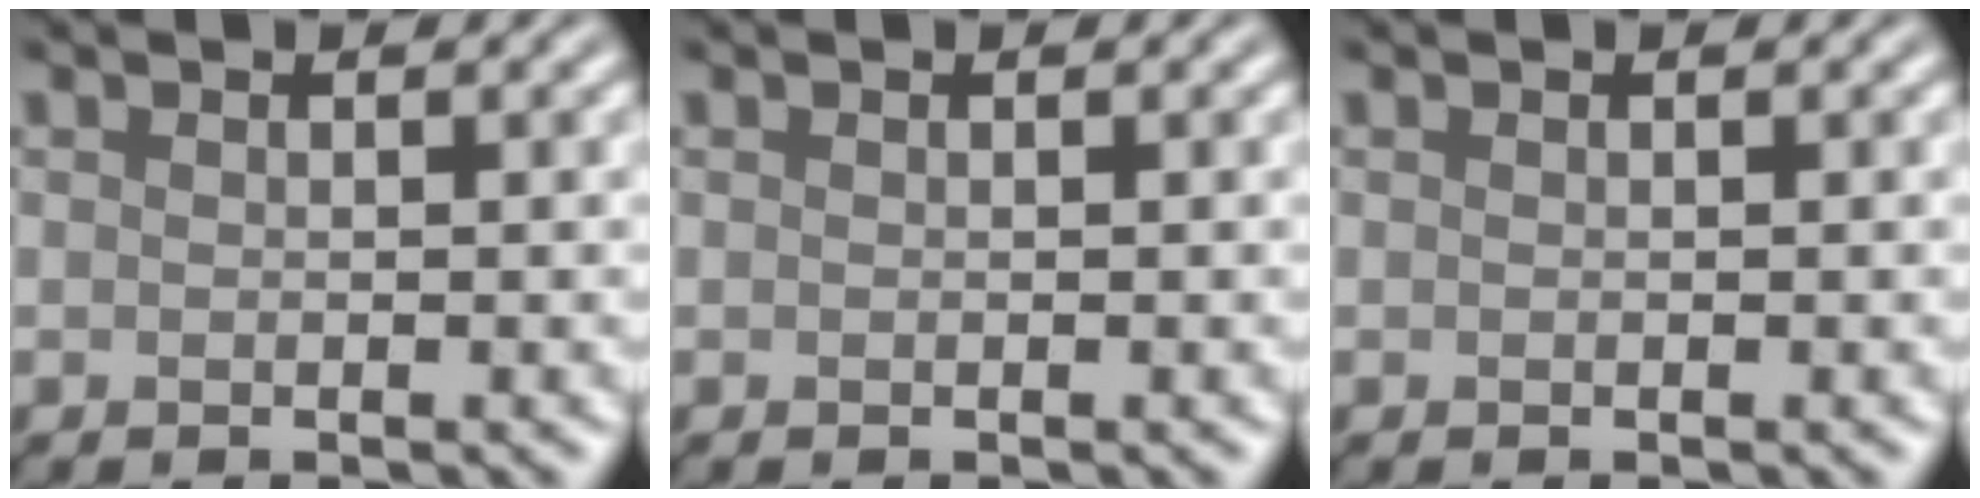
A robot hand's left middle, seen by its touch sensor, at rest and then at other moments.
{"total": 0.0}
{"total": 0.0}